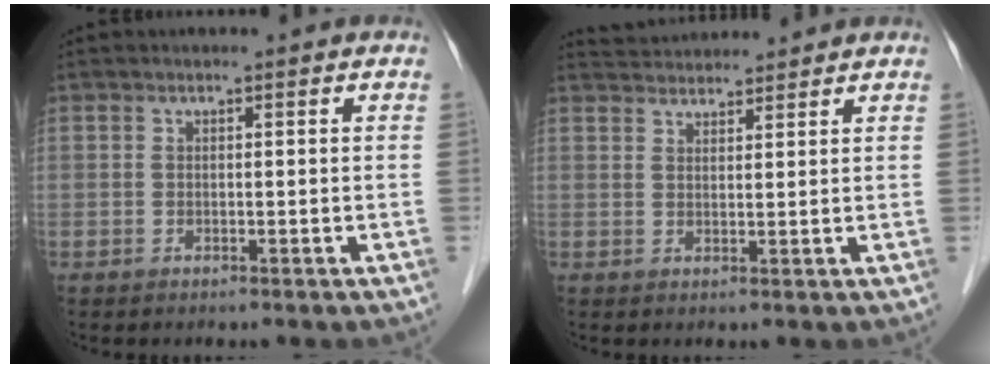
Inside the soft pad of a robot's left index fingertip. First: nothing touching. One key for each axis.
{"total": 5.3, "fx": 5.3, "fy": 0.6, "fz": 0.6, "tx": -0.016, "ty": 0.035, "tz": 0.085}